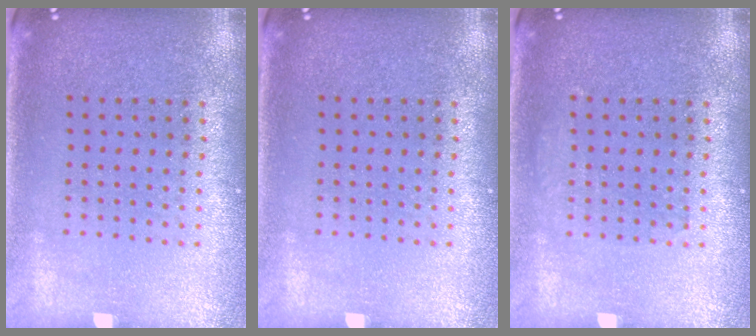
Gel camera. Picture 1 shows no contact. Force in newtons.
{"total": 0.0}
{"total": 0.8, "press": 0.8, "slide": 0.1}